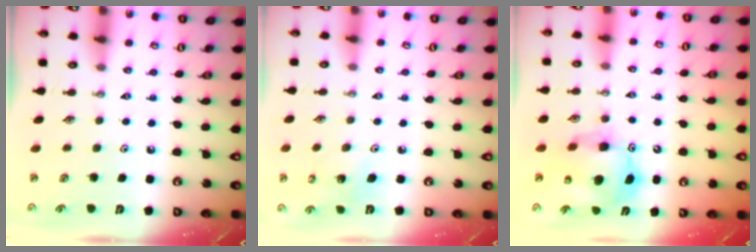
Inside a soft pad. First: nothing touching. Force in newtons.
{"total": 3.8, "press": 3.6, "slide": 1.3}
{"total": 11.8, "press": 11.7, "slide": 1.1}